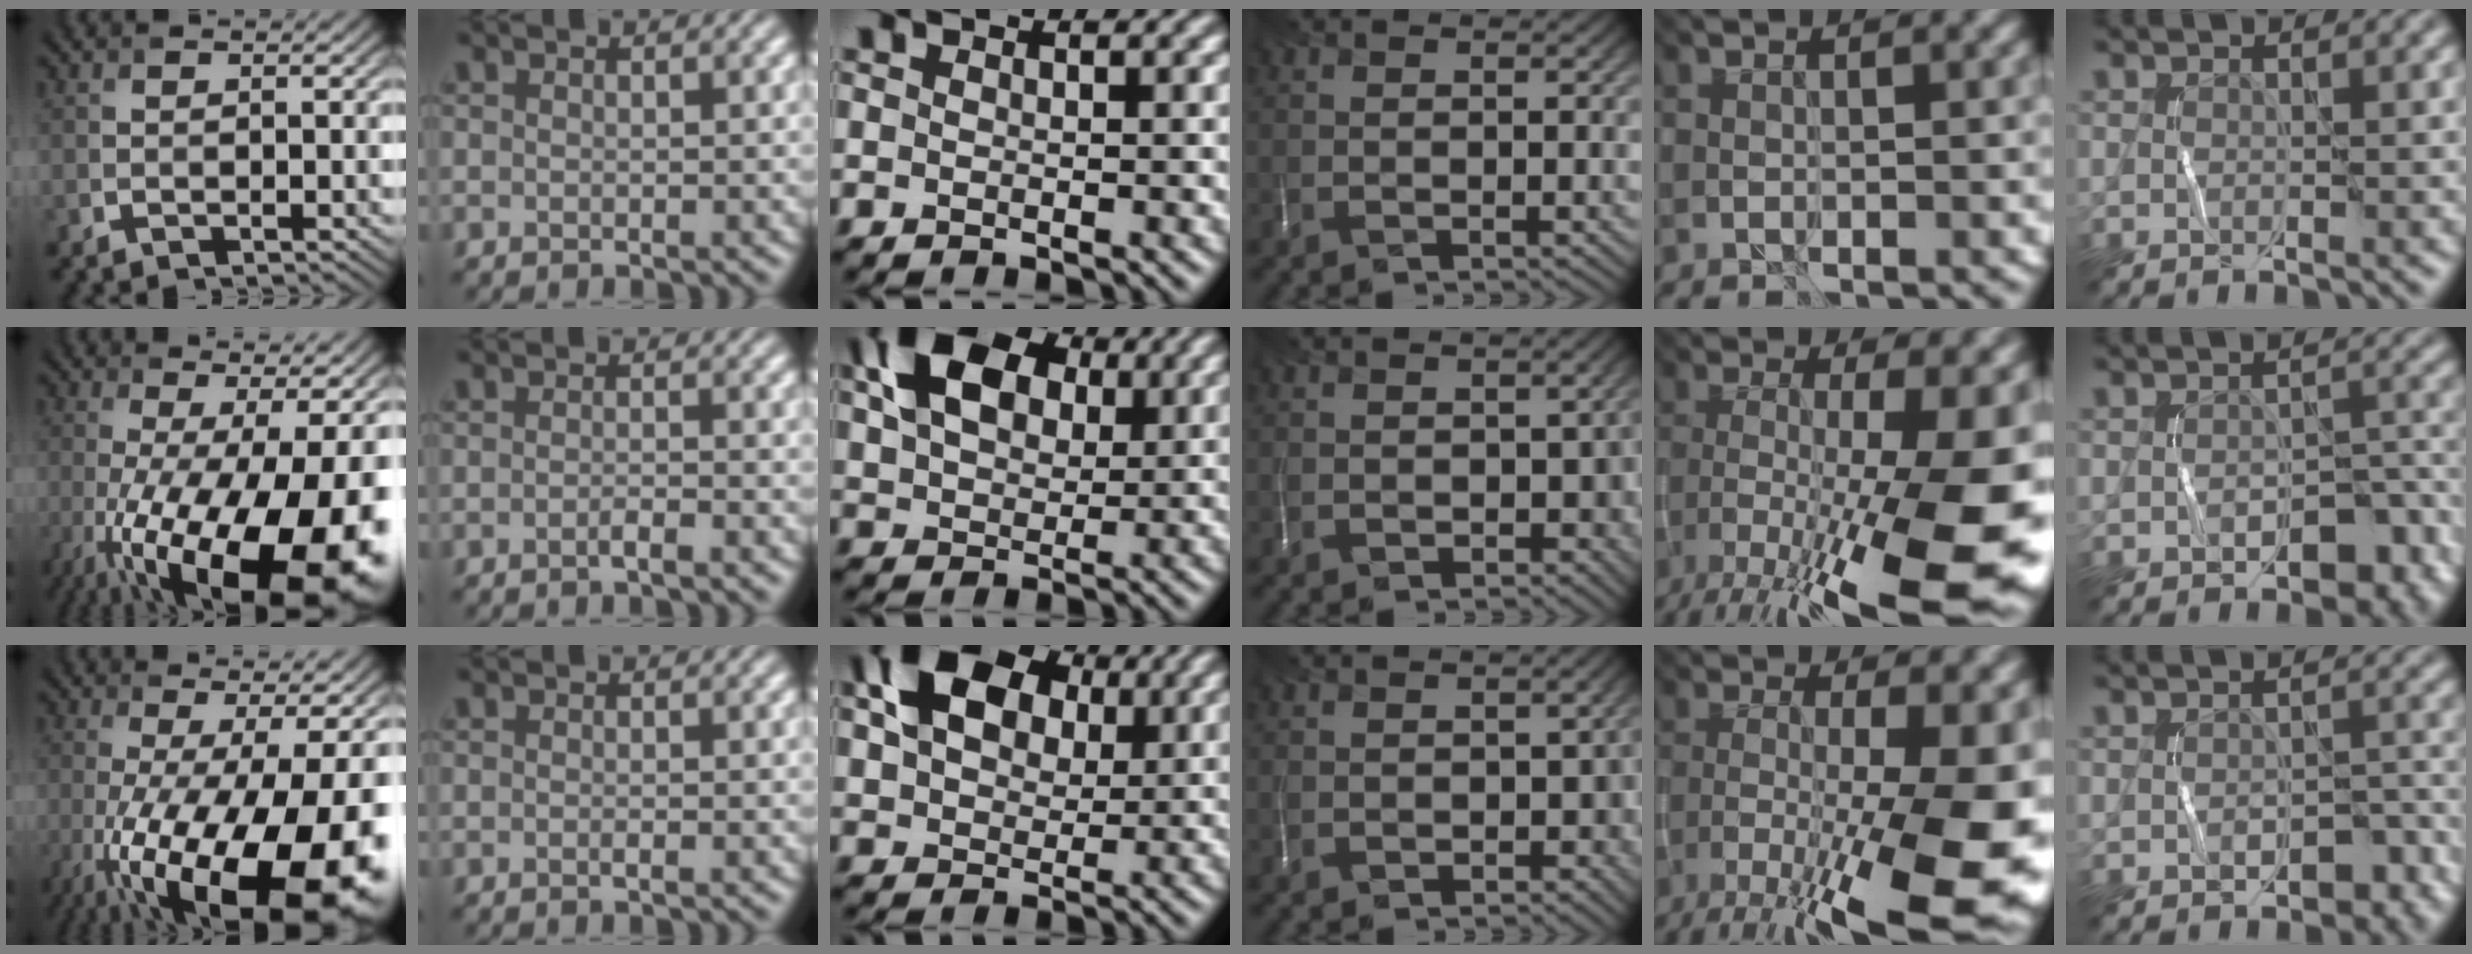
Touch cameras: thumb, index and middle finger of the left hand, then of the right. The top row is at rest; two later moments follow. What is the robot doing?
{"motion": "wrap", "object": "string"}